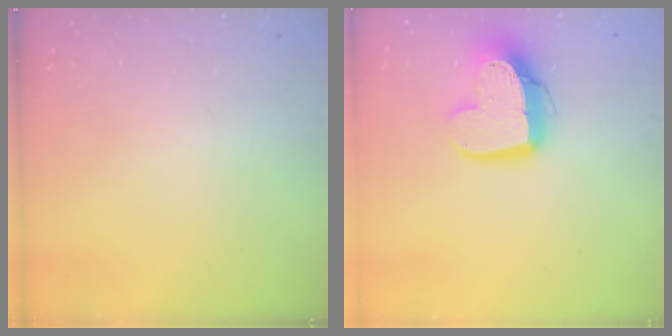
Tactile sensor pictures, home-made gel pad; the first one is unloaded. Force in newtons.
{"total": 13.5, "press": 13.5, "slide": 1.1}